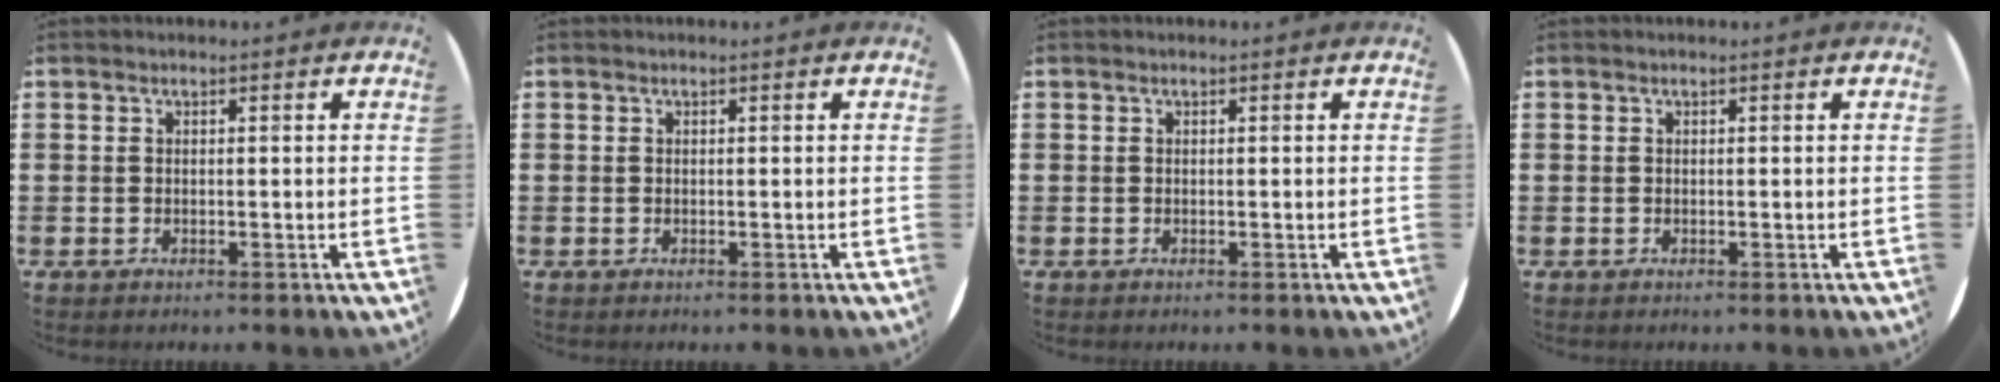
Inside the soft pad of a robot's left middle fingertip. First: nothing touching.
{"total": 0.0}
{"total": 0.0}
{"total": 0.0}